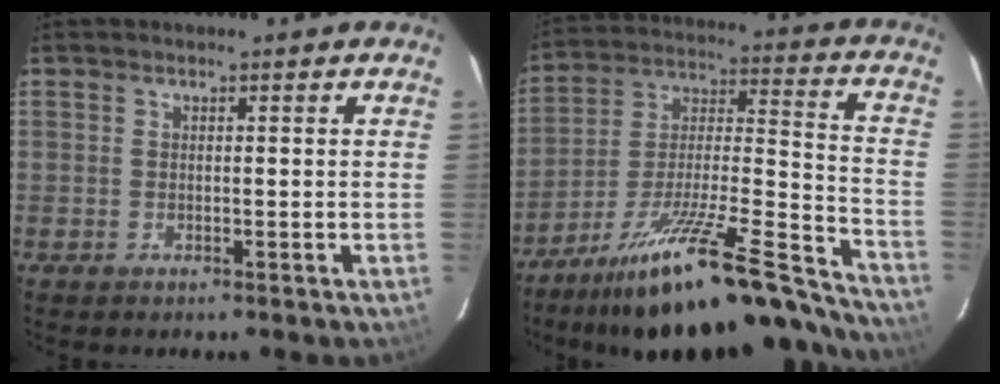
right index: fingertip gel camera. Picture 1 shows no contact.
{"total": 27.9, "force": [-22.9, 4.5, 15.2], "torque": [-0.223, -0.012, -0.349]}